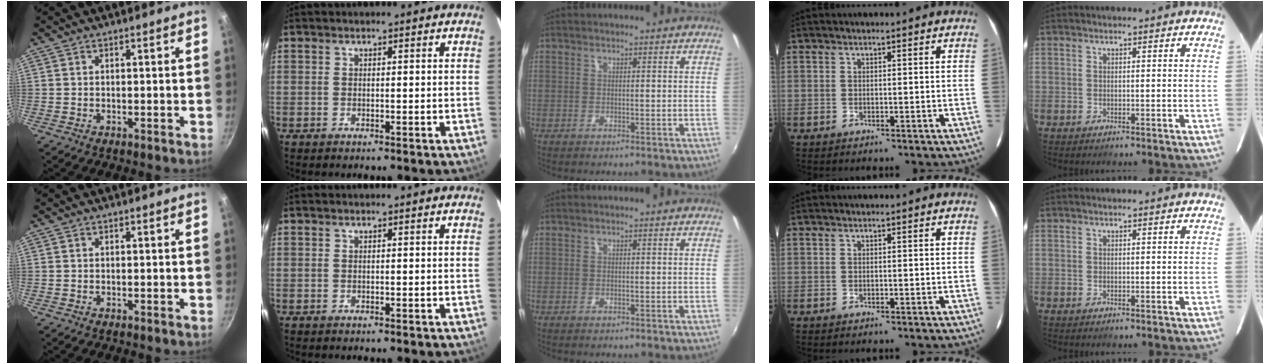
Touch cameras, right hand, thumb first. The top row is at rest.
{}